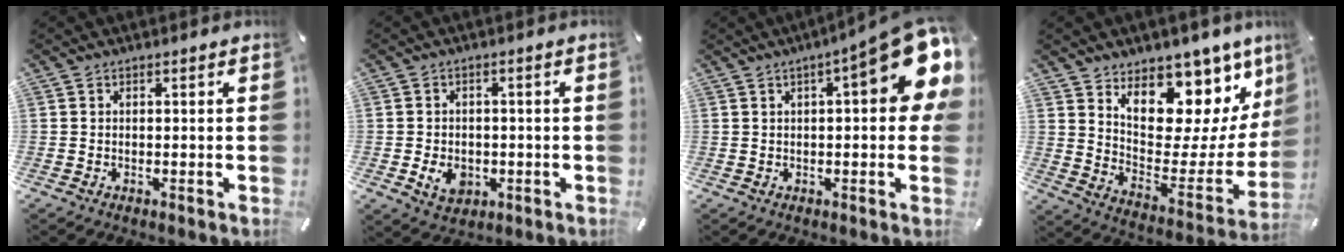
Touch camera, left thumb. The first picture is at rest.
{"total": 5.7, "force": [-1.5, 4.6, 3.1], "torque": [-0.048, -0.001, -0.026]}
{"total": 17.4, "force": [6.8, 4.7, 15.3], "torque": [-0.195, -0.044, 0.100]}
{"total": 12.3, "force": [9.4, 7.2, 3.3], "torque": [-0.028, -0.116, 0.159]}